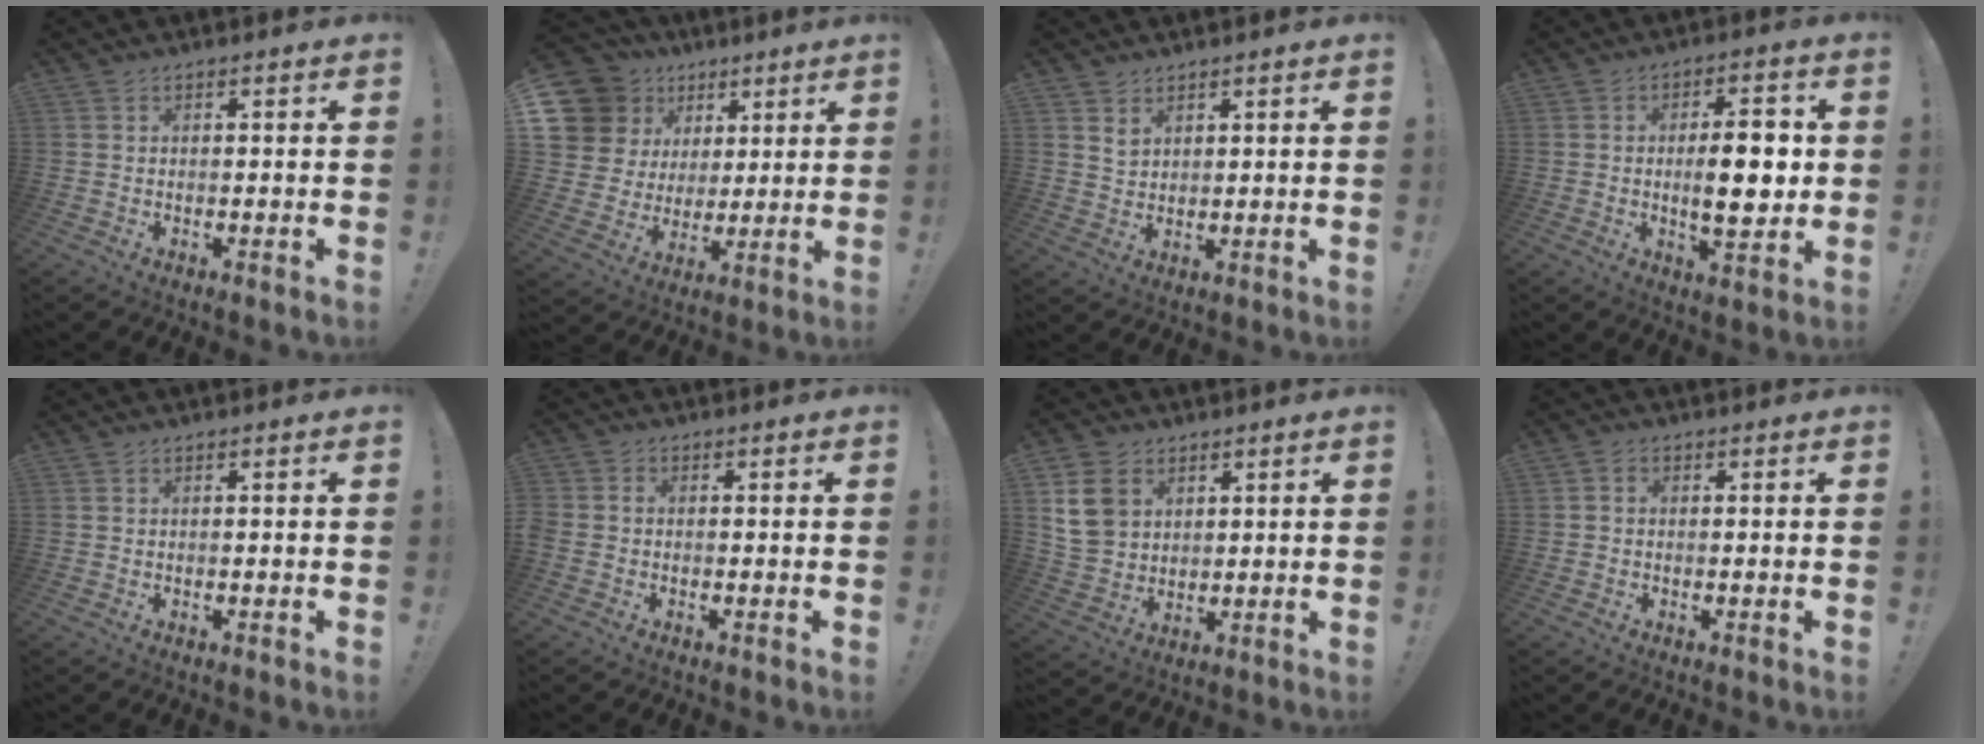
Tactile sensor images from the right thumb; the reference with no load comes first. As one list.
[{"total": 15.2, "force": [6.5, 12.6, 5.4], "torque": [-0.106, -0.028, 0.149]}, {"total": 3.2, "force": [2.4, 1.9, 0.9], "torque": [-0.007, -0.017, 0.043]}, {"total": 11.2, "force": [-0.1, 4.2, 10.4], "torque": [-0.151, -0.006, -0.010]}, {"total": 0.0}, {"total": 1.5, "force": [-1.0, 0.8, 0.7], "torque": [-0.010, 0.004, -0.018]}, {"total": 10.8, "force": [4.7, 8.6, 4.7], "torque": [-0.081, -0.011, 0.096]}, {"total": 0.9, "force": [-0.5, 0.7, 0.4], "torque": [-0.010, 0.004, -0.008]}]